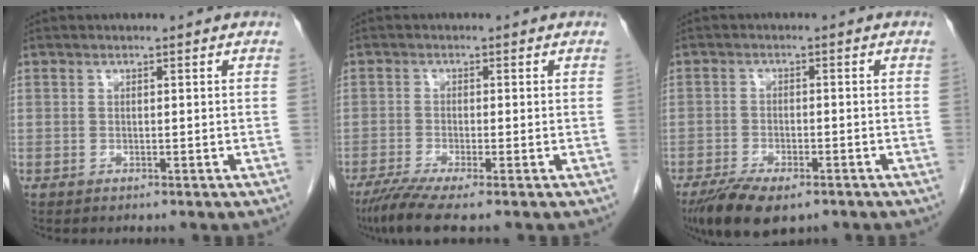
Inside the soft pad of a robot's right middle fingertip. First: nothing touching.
{"total": 5.3, "force": [-3.9, -0.2, 3.6], "torque": [-0.067, -0.017, -0.073]}
{"total": 8.8, "force": [-6.2, 3.2, 5.4], "torque": [-0.090, -0.014, -0.101]}